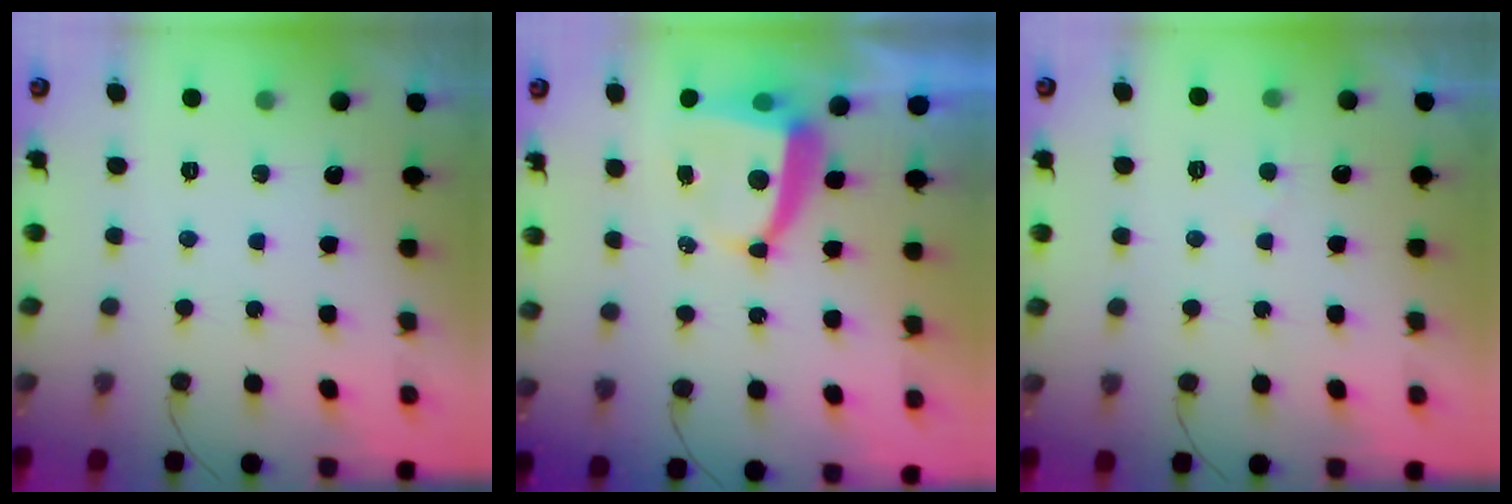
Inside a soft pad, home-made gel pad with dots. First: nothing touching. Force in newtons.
{"total": 5.8, "press": 5.7, "slide": 0.8}
{"total": 3.0, "press": 3.0, "slide": 0.2}